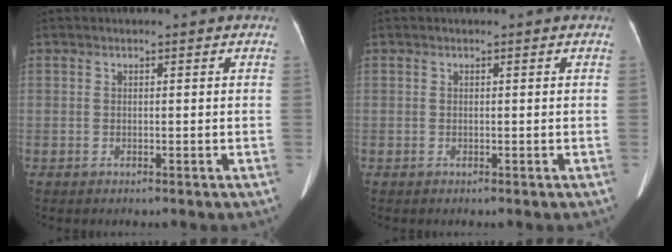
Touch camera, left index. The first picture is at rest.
{"total": 0.0}